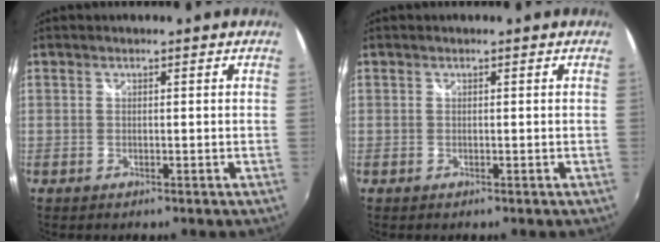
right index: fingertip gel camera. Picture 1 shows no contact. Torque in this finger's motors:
{"motor_torque": [0.00, 0.00, 0.00, 0.00]}